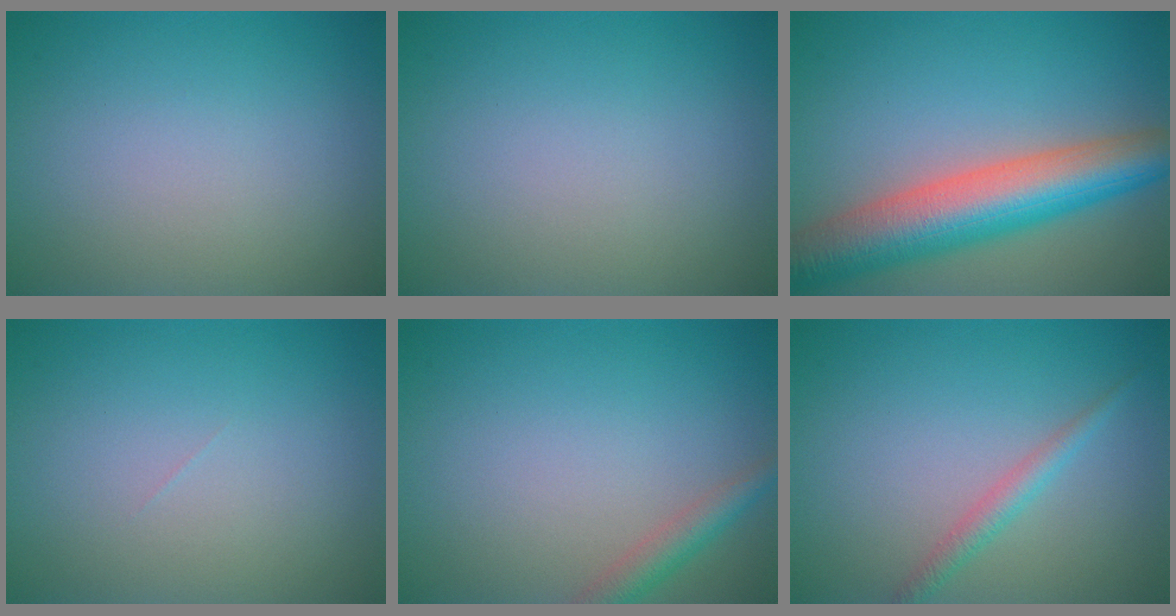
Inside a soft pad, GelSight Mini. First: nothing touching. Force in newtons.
{"total": 0.0}
{"total": 9.5, "press": 9.5, "slide": 0.5}
{"total": 0.0}
{"total": 2.3, "press": 2.3, "slide": 0.1}
{"total": 1.7, "press": 1.7, "slide": 0.0}